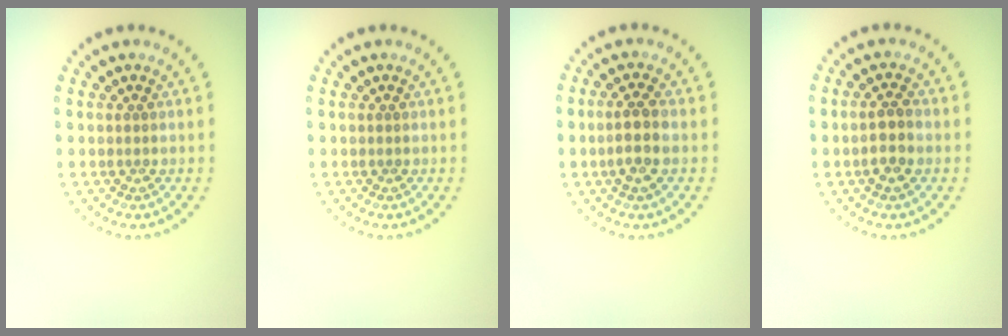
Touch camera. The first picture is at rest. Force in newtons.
{"total": 0.0}
{"total": 2.4, "press": 2.2, "slide": 1.0}
{"total": 2.4, "press": 2.2, "slide": 0.8}